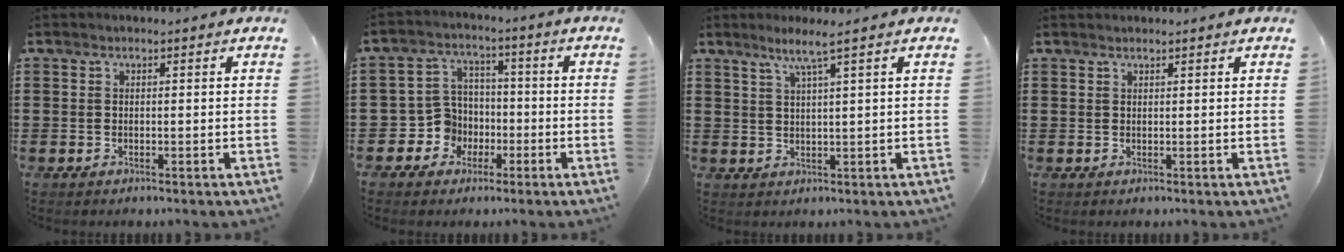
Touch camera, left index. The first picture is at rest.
{"total": 6.4, "force": [-1.8, 5.9, 1.7], "torque": [-0.072, 0.007, -0.036]}
{"total": 3.6, "force": [2.0, -0.6, 2.9], "torque": [-0.062, 0.000, 0.033]}
{"total": 0.7, "force": [0.7, 0.0, 0.2], "torque": [-0.004, -0.001, 0.015]}